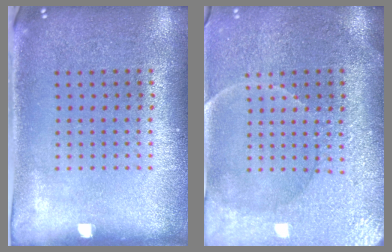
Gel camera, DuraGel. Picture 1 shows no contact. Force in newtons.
{"total": 3.8, "press": 3.6, "slide": 1.3}